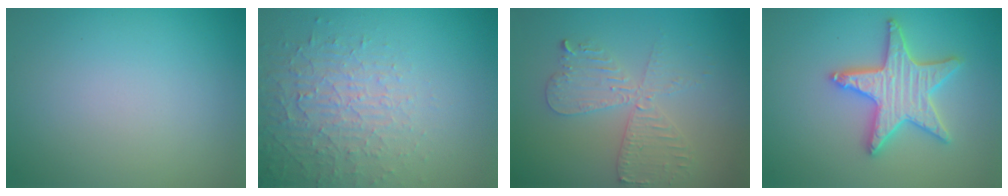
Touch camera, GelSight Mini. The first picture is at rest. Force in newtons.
{"total": 4.8, "press": 3.5, "slide": 3.3}
{"total": 4.1, "press": 3.5, "slide": 2.2}
{"total": 4.9, "press": 4.9, "slide": 0.9}